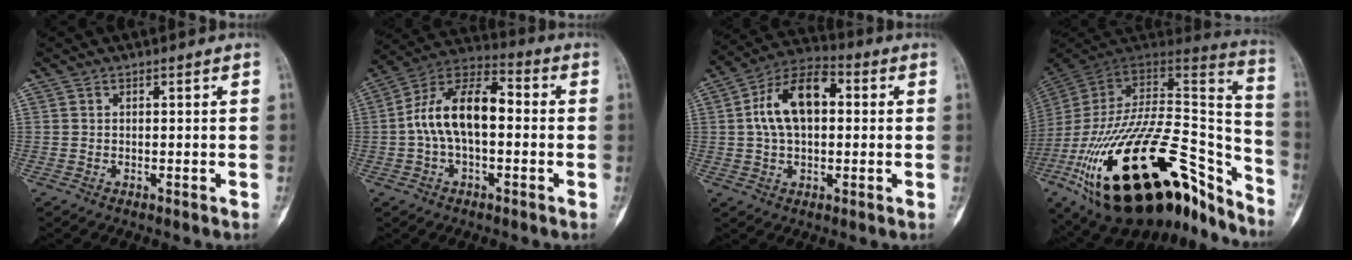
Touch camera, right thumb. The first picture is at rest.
{"total": 14.4, "force": [-0.3, 7.7, 12.2], "torque": [-0.209, 0.046, -0.020]}
{"total": 13.0, "force": [1.8, 7.6, 10.4], "torque": [-0.179, 0.031, 0.023]}
{"total": 42.6, "force": [-22.5, 18.9, 30.9], "torque": [-0.477, 0.042, -0.347]}